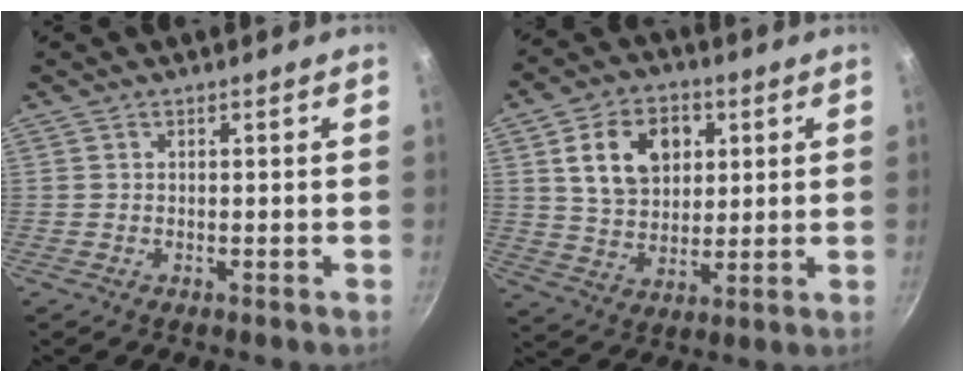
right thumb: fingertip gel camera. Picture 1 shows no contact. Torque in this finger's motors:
{"motor_torque": [-1.04, 0.73, 0.21, -0.08, 0.11]}